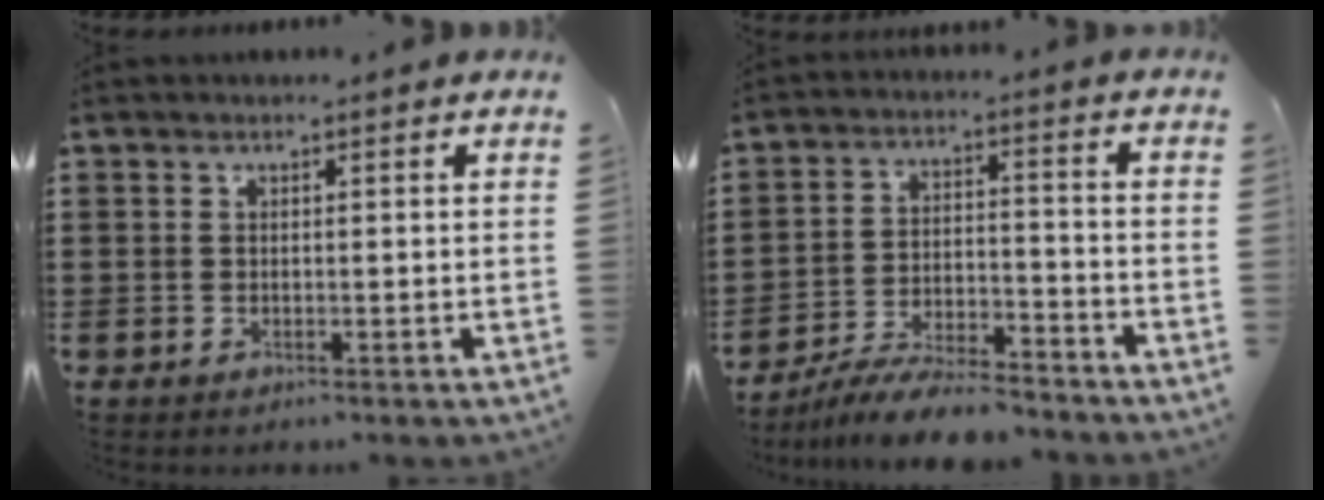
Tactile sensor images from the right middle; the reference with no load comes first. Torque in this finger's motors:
{"motor_torque": [1.51, -0.62, 0.55, 0.12]}